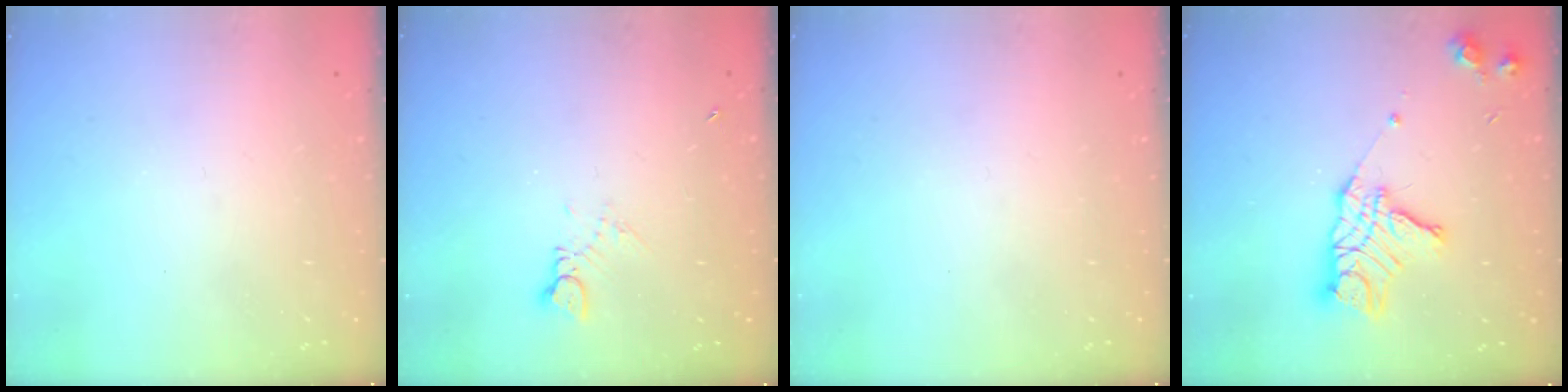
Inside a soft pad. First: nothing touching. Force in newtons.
{"total": 3.0, "press": 2.9, "slide": 0.4}
{"total": 0.0}
{"total": 12.5, "press": 12.5, "slide": 1.0}